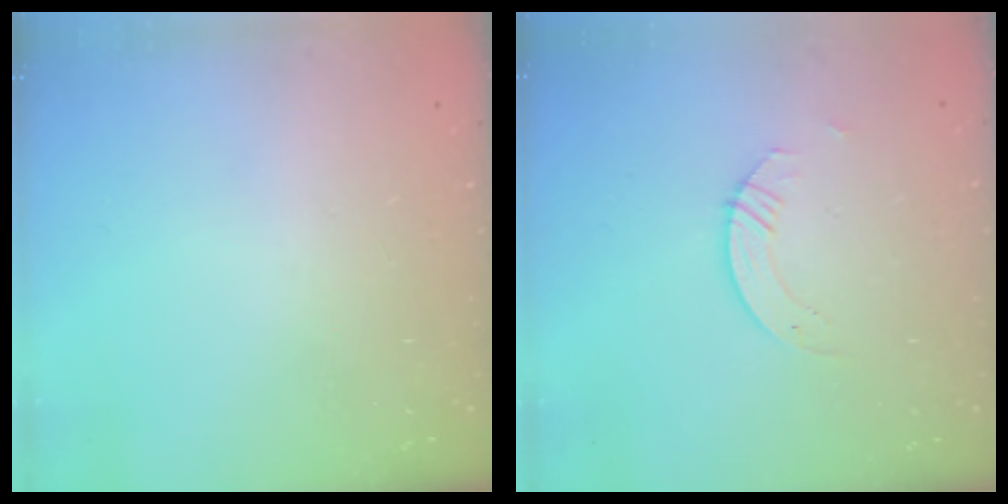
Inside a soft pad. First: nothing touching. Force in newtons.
{"total": 2.8, "press": 2.8, "slide": 0.2}